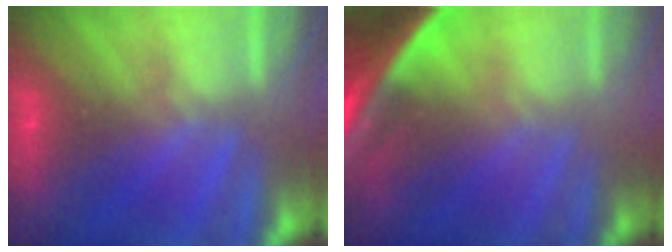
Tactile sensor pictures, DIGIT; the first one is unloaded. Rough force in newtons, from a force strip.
{"total": 7.4}